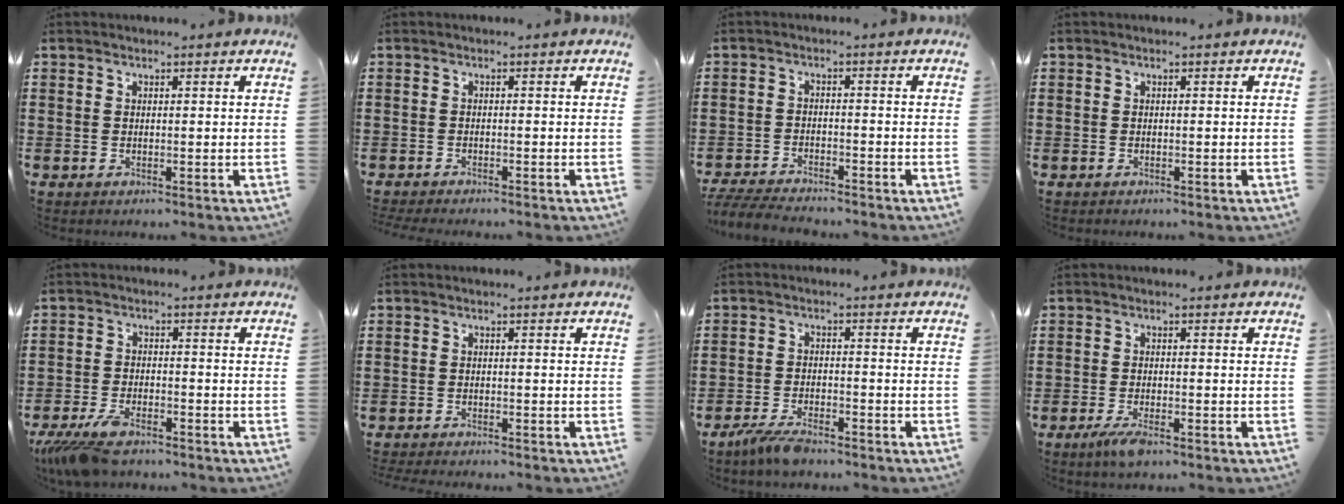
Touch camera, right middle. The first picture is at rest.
{"total": 1.2, "force": [-1.1, -0.1, 0.1], "torque": [-0.005, -0.001, -0.023]}
{"total": 4.6, "force": [-4.5, 0.5, 1.0], "torque": [-0.028, -0.003, -0.092]}
{"total": 0.5, "force": [-0.4, 0.3, -0.1], "torque": [0.001, 0.002, -0.008]}
{"total": 5.7, "force": [-4.6, 1.5, 2.8], "torque": [-0.079, -0.009, -0.095]}
{"total": 1.4, "force": [-1.3, -0.1, 0.0], "torque": [-0.005, -0.001, -0.028]}
{"total": 3.9, "force": [-3.3, 0.8, 1.9], "torque": [-0.052, -0.004, -0.067]}
{"total": 3.1, "force": [-1.8, 0.7, 2.5], "torque": [-0.053, -0.004, -0.035]}